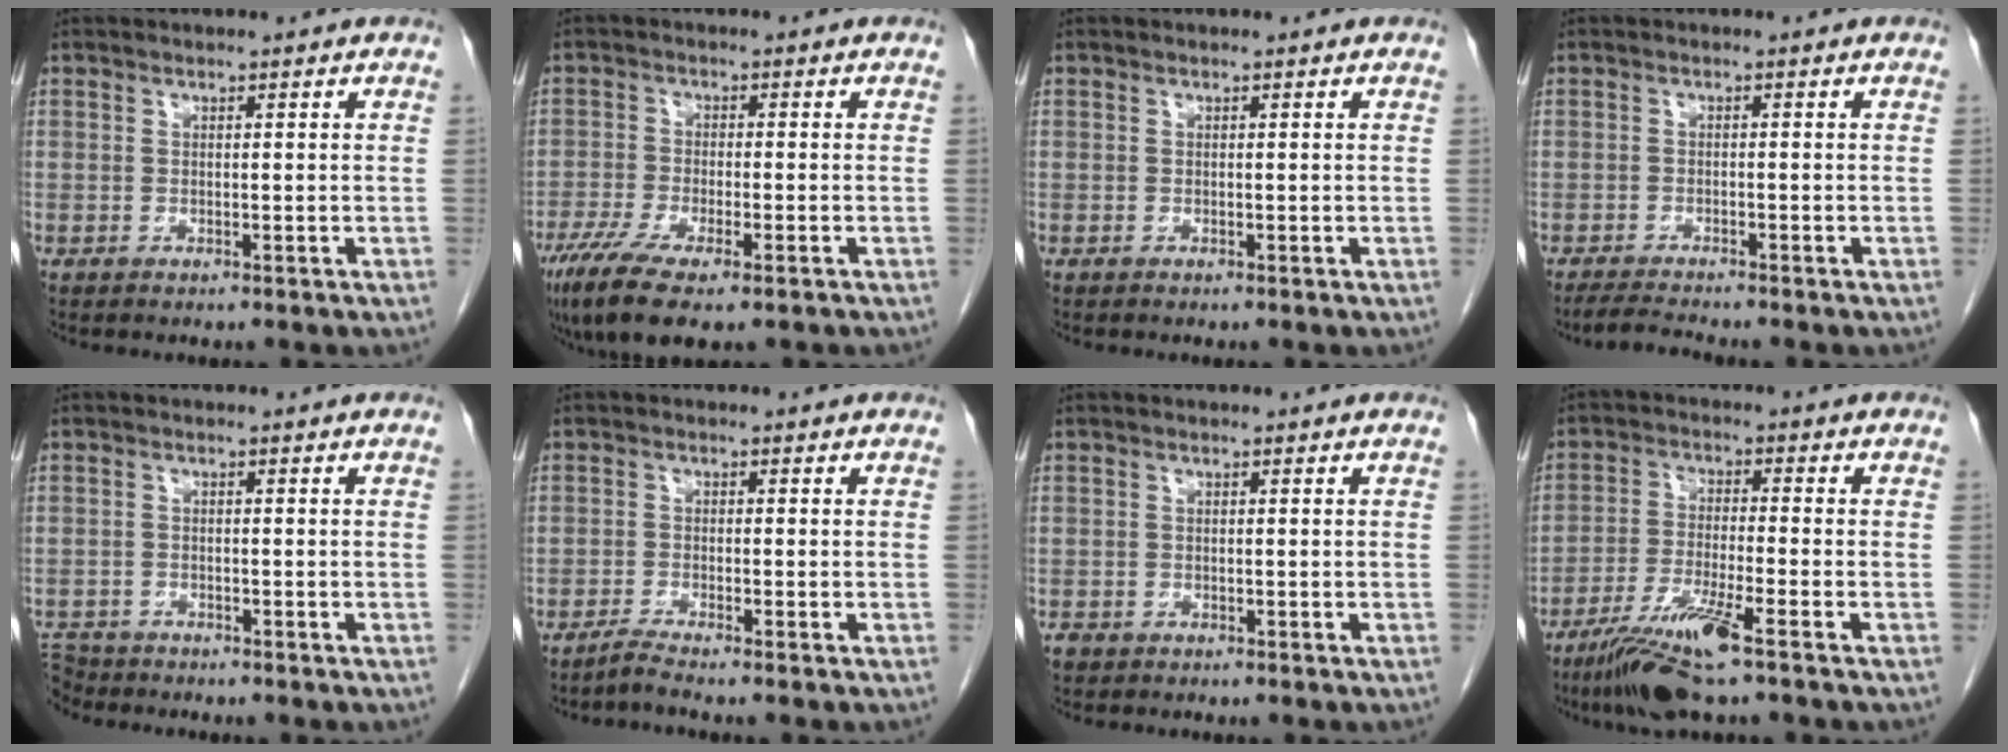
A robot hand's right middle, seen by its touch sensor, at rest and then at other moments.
{"total": 11.2, "force": [-7.1, 3.0, 8.1], "torque": [-0.149, -0.026, -0.116]}
{"total": 0.0}
{"total": 2.9, "force": [-2.7, -0.6, 0.9], "torque": [-0.025, -0.018, -0.049]}
{"total": 4.3, "force": [-4.1, 1.3, -0.1], "torque": [0.002, -0.011, -0.075]}
{"total": 1.9, "force": [-1.7, -0.5, 0.7], "torque": [-0.021, -0.004, -0.037]}
{"total": 1.0, "force": [-0.7, 0.7, 0.2], "torque": [-0.010, 0.001, -0.011]}
{"total": 9.5, "force": [-6.1, 0.3, 7.4], "torque": [-0.148, -0.025, -0.111]}